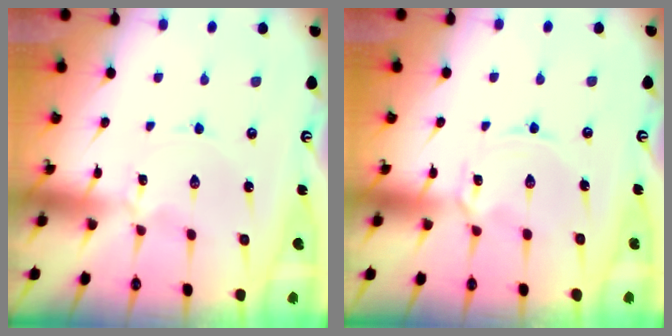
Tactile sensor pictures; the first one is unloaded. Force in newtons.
{"total": 2.4, "press": 2.4, "slide": 0.3}